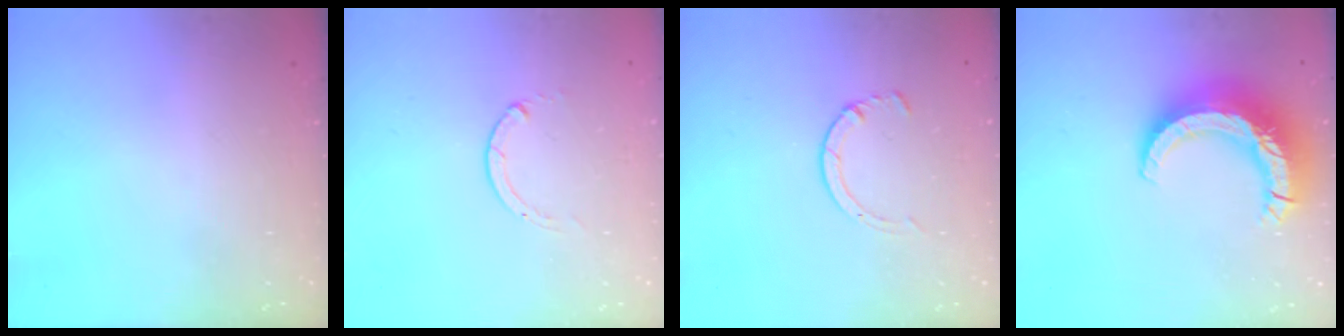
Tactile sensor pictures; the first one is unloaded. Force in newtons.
{"total": 0.0}
{"total": 2.8, "press": 2.8, "slide": 0.4}
{"total": 14.0, "press": 13.9, "slide": 1.3}